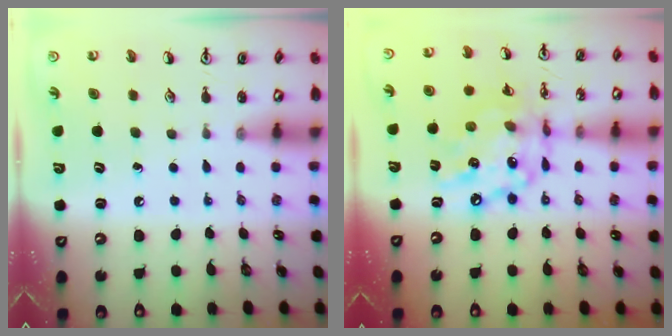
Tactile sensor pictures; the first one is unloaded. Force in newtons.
{"total": 15.7, "press": 15.5, "slide": 1.8}